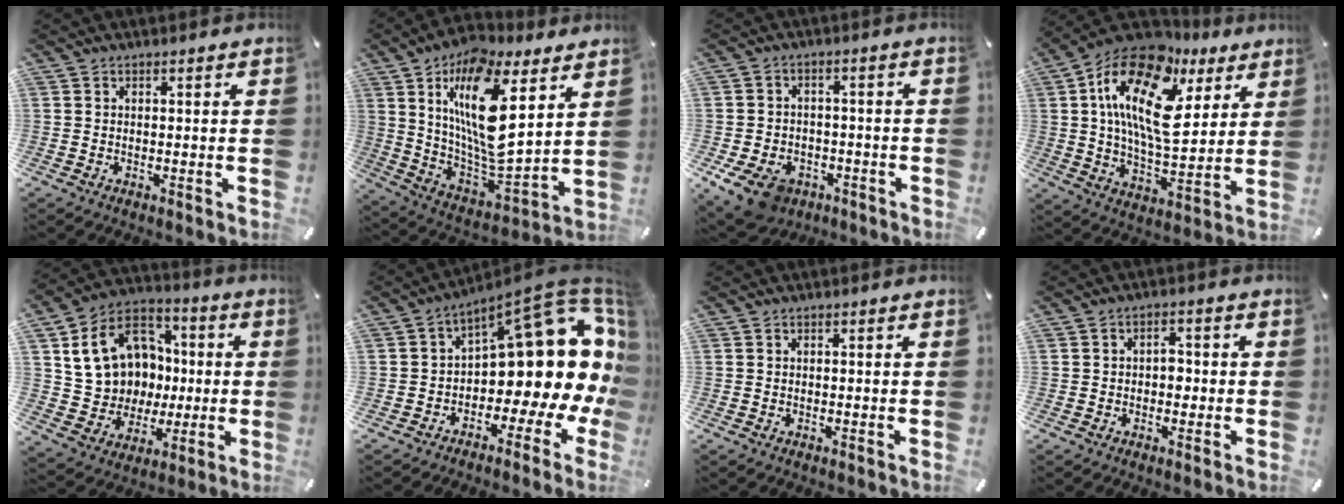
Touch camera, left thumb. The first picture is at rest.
{"total": 20.8, "force": [9.2, 8.8, 16.4], "torque": [-0.333, -0.055, 0.148]}
{"total": 9.8, "force": [-5.7, 6.5, 4.6], "torque": [-0.100, 0.034, -0.103]}
{"total": 21.1, "force": [8.4, 11.4, 15.7], "torque": [-0.290, -0.038, 0.138]}
{"total": 18.3, "force": [2.5, 16.3, 8.0], "torque": [-0.152, -0.007, 0.067]}
{"total": 18.8, "force": [5.7, 9.7, 15.1], "torque": [-0.181, -0.066, 0.094]}
{"total": 0.0}
{"total": 3.1, "force": [-0.3, 2.2, 2.2], "torque": [-0.027, 0.003, -0.011]}